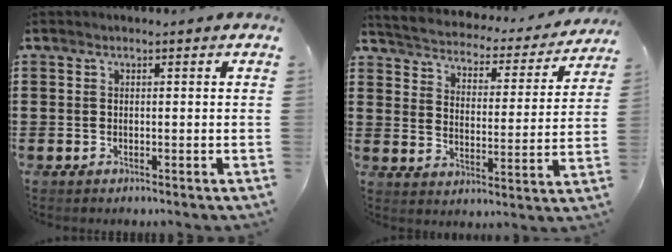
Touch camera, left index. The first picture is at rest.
{"total": 2.7, "force": [2.7, 0.3, 0.2], "torque": [-0.025, -0.028, 0.034]}